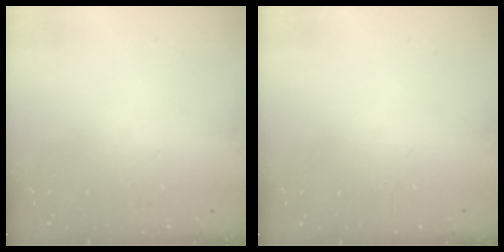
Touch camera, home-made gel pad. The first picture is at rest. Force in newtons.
{"total": 0.0}